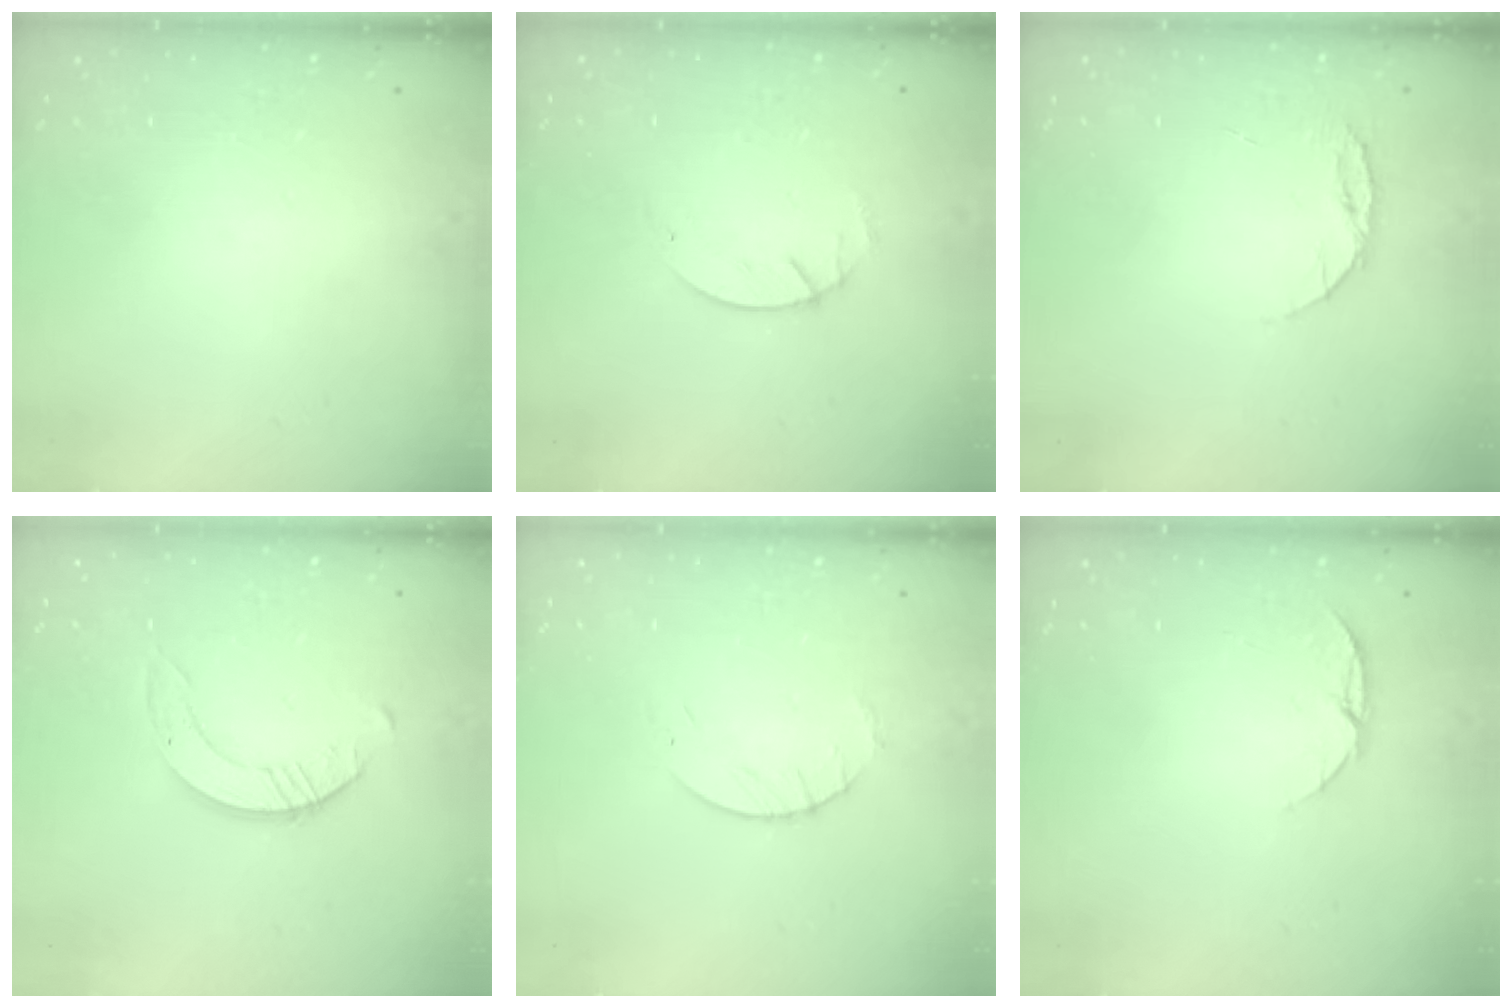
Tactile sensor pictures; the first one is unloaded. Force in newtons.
{"total": 1.8, "press": 1.8, "slide": 0.2}
{"total": 5.4, "press": 5.3, "slide": 0.6}
{"total": 2.5, "press": 2.5, "slide": 0.3}
{"total": 3.5, "press": 3.5, "slide": 0.4}
{"total": 6.9, "press": 6.9, "slide": 0.8}